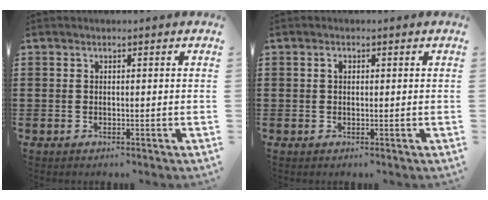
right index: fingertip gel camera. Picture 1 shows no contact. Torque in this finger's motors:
{"motor_torque": [0.27, -0.19, 0.11, 0.03]}